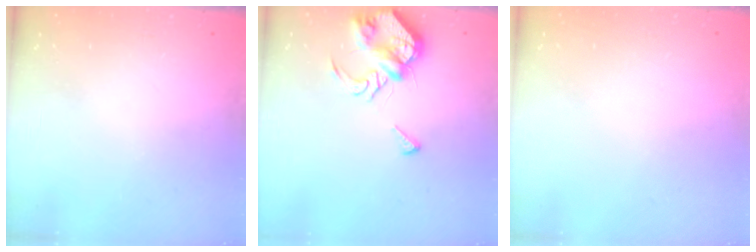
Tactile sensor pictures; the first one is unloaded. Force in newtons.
{"total": 7.7, "press": 7.6, "slide": 1.0}
{"total": 2.0, "press": 2.0, "slide": 0.1}